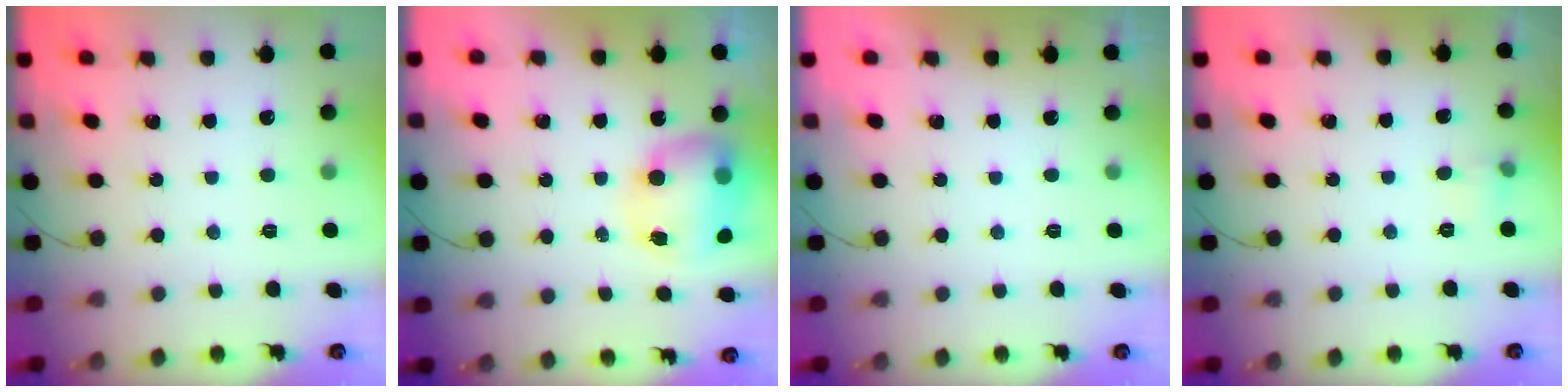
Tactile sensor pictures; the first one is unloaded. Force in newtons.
{"total": 10.8, "press": 10.5, "slide": 2.6}
{"total": 0.0}
{"total": 4.3, "press": 4.1, "slide": 1.4}